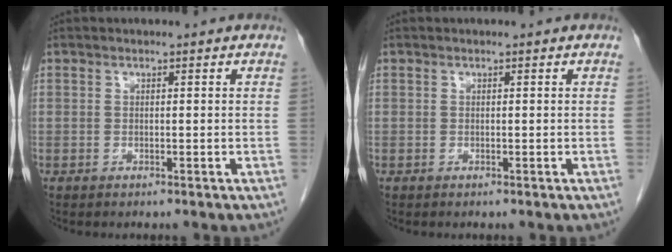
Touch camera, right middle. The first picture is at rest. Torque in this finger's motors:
{"motor_torque": [-0.03, -0.01, 0.00, -0.01]}